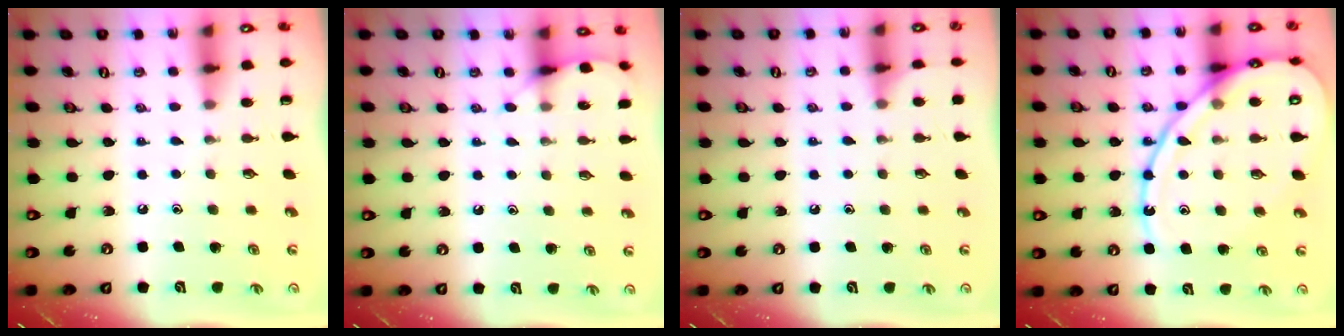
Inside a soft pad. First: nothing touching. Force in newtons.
{"total": 6.3, "press": 6.2, "slide": 0.6}
{"total": 5.0, "press": 5.0, "slide": 0.6}
{"total": 16.5, "press": 16.4, "slide": 1.5}